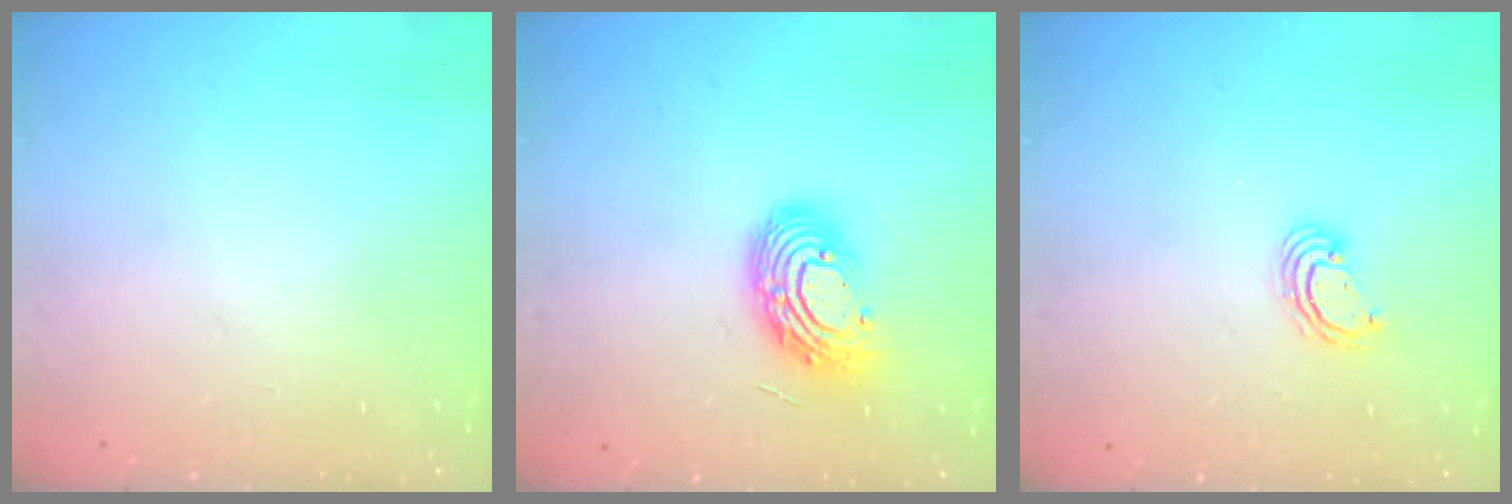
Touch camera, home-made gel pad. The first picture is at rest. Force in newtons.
{"total": 12.1, "press": 12.0, "slide": 1.0}
{"total": 3.8, "press": 3.8, "slide": 0.2}